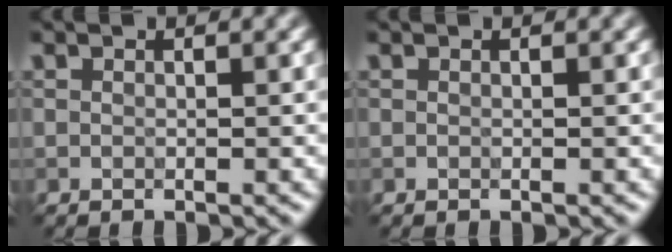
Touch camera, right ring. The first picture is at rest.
{"total": 0.0}